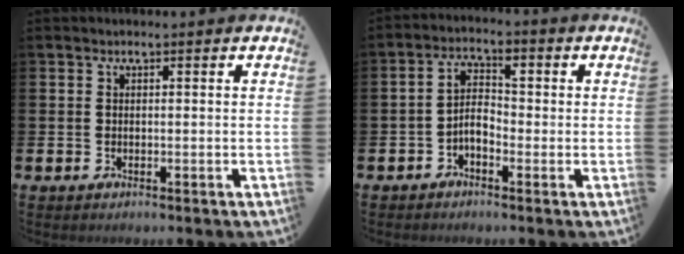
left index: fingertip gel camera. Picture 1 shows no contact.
{"total": 3.7, "force": [-1.1, 2.0, 3.0], "torque": [-0.054, 0.013, -0.023]}